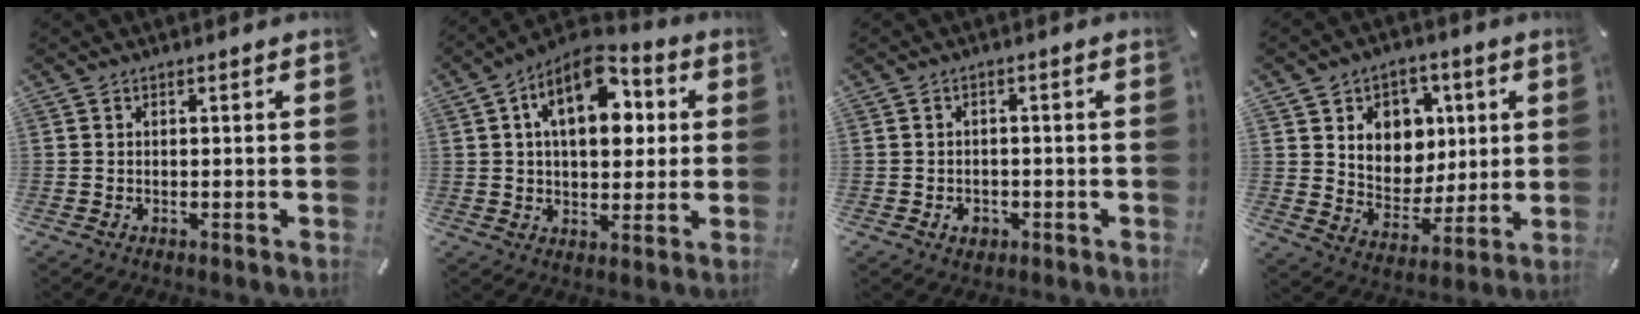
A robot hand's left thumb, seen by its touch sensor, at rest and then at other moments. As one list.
[{"total": 15.8, "force": [4.9, 9.9, 11.3], "torque": [-0.174, -0.010, 0.084]}, {"total": 3.1, "force": [-1.3, 2.4, 1.5], "torque": [-0.026, 0.004, -0.024]}, {"total": 10.6, "force": [3.3, 9.6, 2.9], "torque": [-0.041, -0.028, 0.065]}]